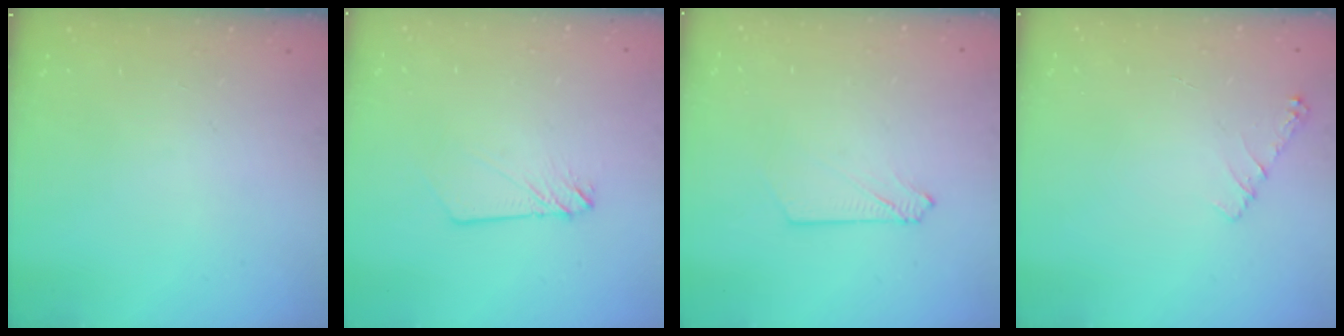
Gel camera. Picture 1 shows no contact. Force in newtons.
{"total": 3.5, "press": 3.5, "slide": 0.3}
{"total": 2.9, "press": 2.9, "slide": 0.4}
{"total": 5.0, "press": 4.9, "slide": 0.8}